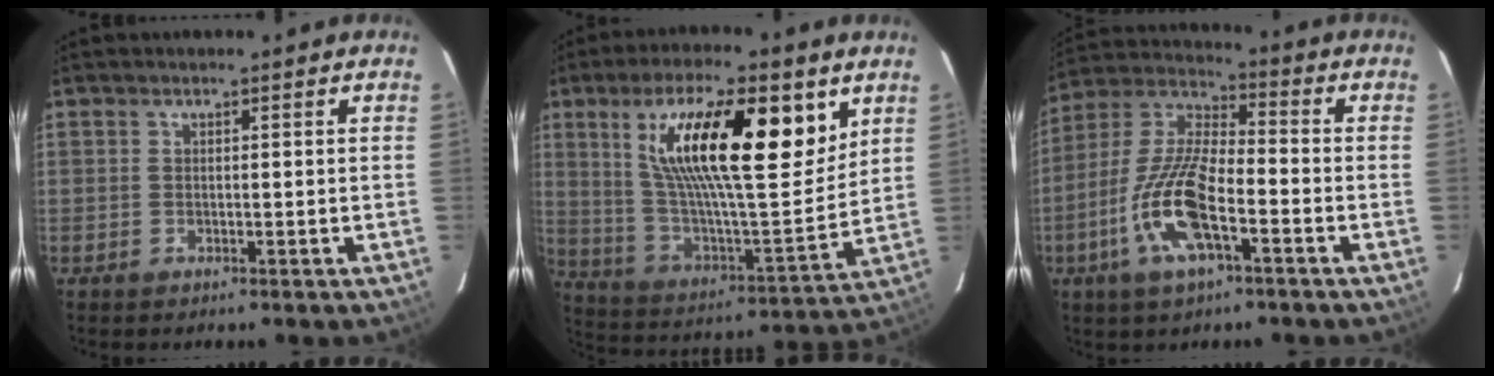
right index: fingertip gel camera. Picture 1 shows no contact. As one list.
[{"total": 24.2, "force": [10.6, 6.8, 20.6], "torque": [-0.355, 0.012, 0.183]}, {"total": 15.0, "force": [-6.1, 4.8, 12.8], "torque": [-0.272, -0.007, -0.123]}]